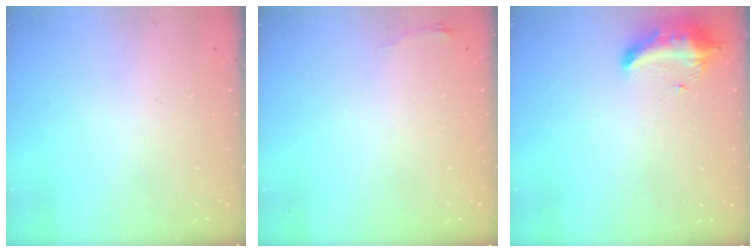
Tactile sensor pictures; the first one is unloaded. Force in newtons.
{"total": 3.6, "press": 3.5, "slide": 0.5}
{"total": 9.6, "press": 9.6, "slide": 0.8}